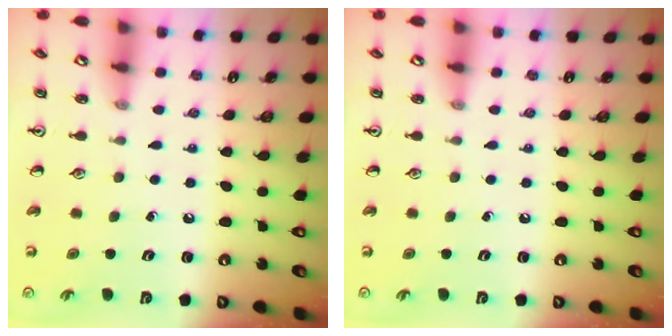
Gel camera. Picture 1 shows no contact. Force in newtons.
{"total": 0.0}